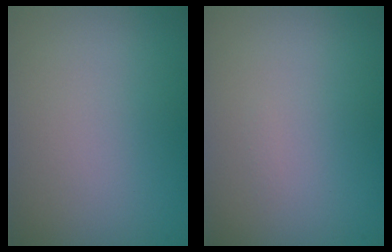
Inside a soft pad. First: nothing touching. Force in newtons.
{"total": 0.0}